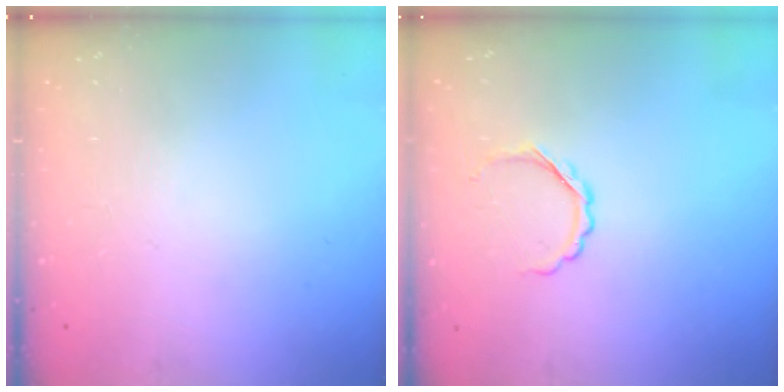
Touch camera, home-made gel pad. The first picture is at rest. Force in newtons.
{"total": 4.1, "press": 4.0, "slide": 1.0}